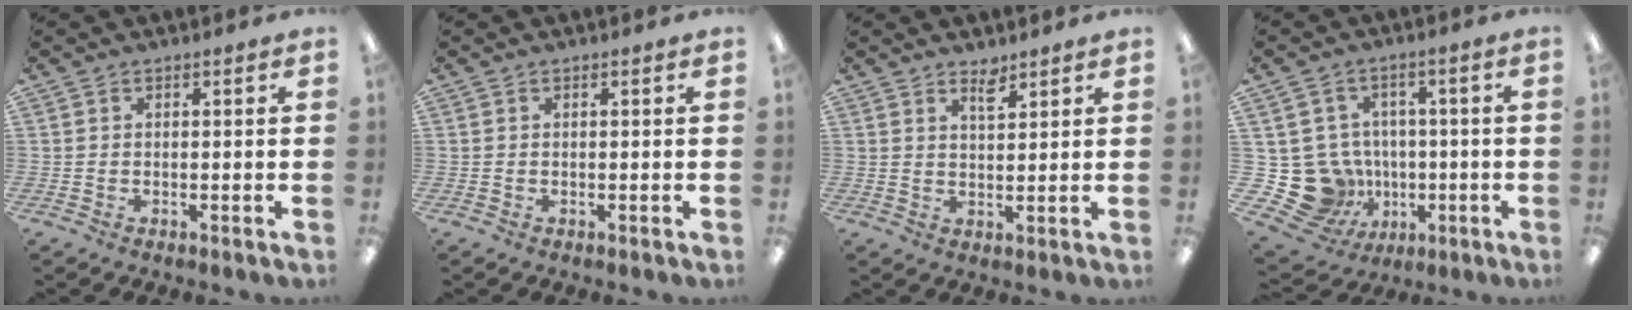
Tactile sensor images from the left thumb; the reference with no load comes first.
{"total": 0.0}
{"total": 3.5, "force": [2.9, 1.0, 1.7], "torque": [-0.023, -0.013, 0.049]}
{"total": 12.8, "force": [-2.2, 12.1, 3.8], "torque": [-0.107, 0.004, -0.019]}